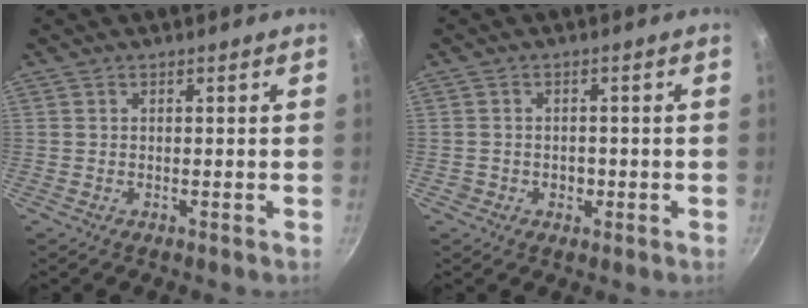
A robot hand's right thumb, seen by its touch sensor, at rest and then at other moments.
{"total": 2.3, "force": [-0.7, 2.0, 0.9], "torque": [-0.003, 0.010, -0.006]}